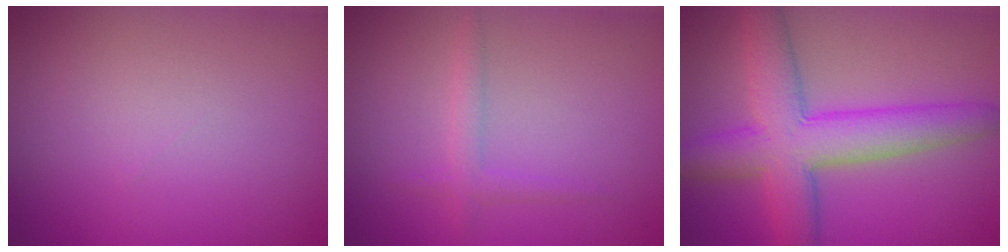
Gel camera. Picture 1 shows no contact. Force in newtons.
{"total": 1.4, "press": 1.4, "slide": 0.0}
{"total": 7.6, "press": 7.6, "slide": 0.1}